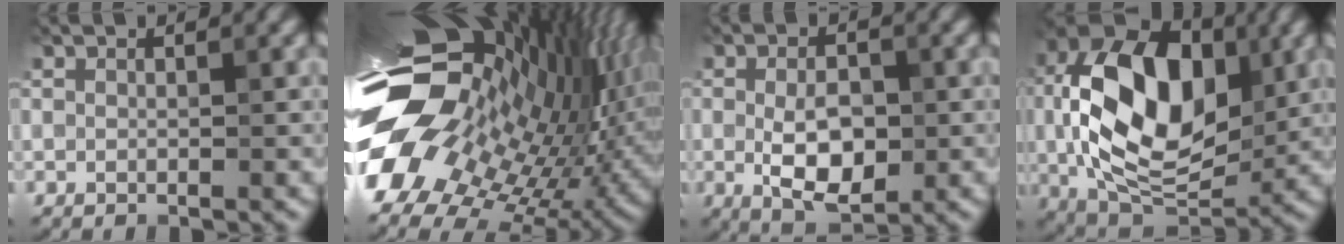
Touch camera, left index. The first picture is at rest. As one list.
[{"total": 18.5, "force": [0.4, 11.4, 14.5], "torque": [-0.258, -0.021, 0.021]}, {"total": 5.7, "force": [-0.7, 3.0, 4.7], "torque": [-0.088, -0.007, -0.010]}, {"total": 14.6, "force": [1.6, 8.9, 11.5], "torque": [-0.202, 0.005, 0.023]}]